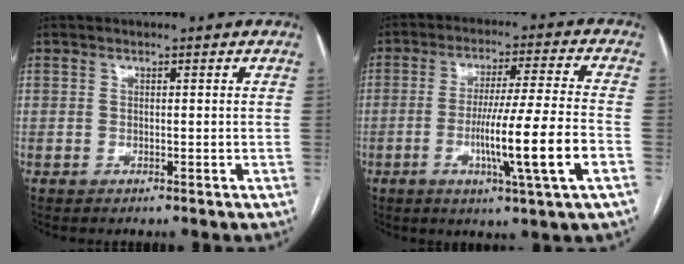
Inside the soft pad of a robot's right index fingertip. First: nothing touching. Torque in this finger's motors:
{"motor_torque": [1.74, -0.40, 0.96, 0.14]}